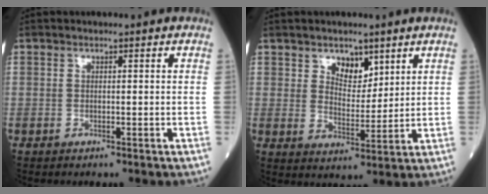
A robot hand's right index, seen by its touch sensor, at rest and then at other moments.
{"total": 5.1, "force": [3.2, 2.8, 2.8], "torque": [-0.039, -0.005, 0.059]}